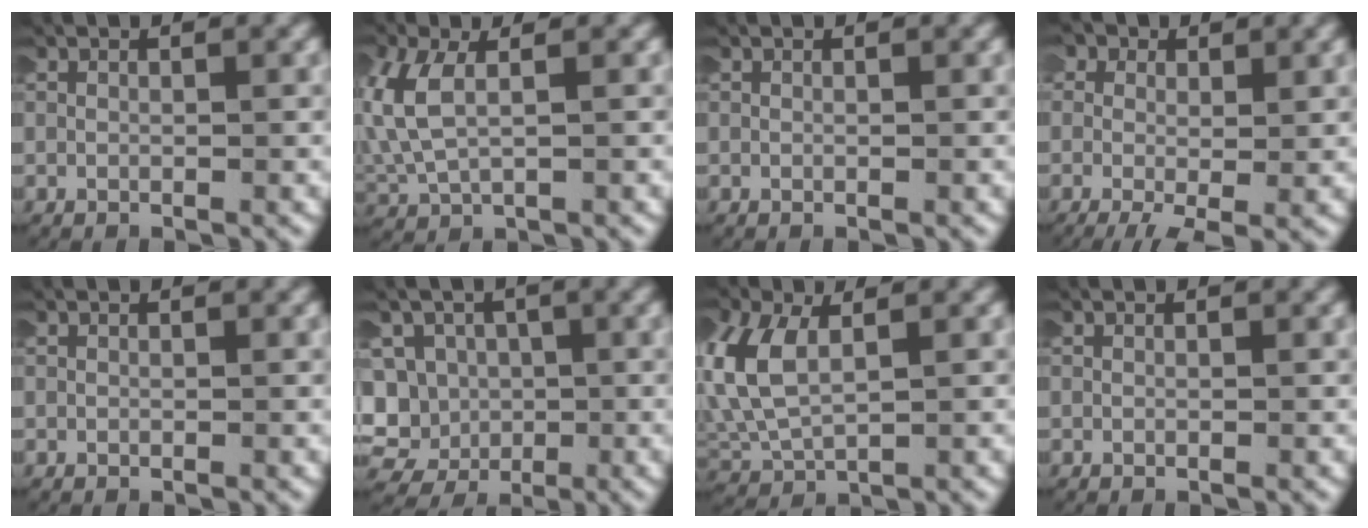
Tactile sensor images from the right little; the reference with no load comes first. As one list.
[{"total": 4.3, "force": [1.1, 2.6, 3.2], "torque": [-0.097, -0.002, 0.028]}, {"total": 0.0}, {"total": 4.9, "force": [-0.6, 3.5, 3.4], "torque": [-0.072, -0.016, -0.010]}, {"total": 0.0}, {"total": 11.0, "force": [-2.3, 10.1, 3.7], "torque": [-0.119, -0.043, -0.039]}, {"total": 5.6, "force": [1.4, 3.8, 3.9], "torque": [-0.117, -0.008, 0.039]}, {"total": 0.0}]